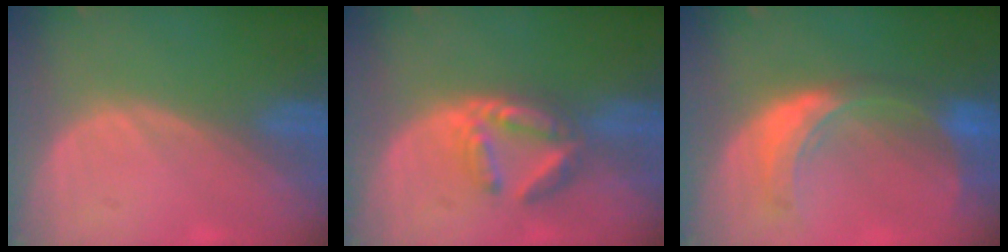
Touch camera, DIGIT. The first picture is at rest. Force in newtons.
{"total": 6.0, "press": 5.7, "slide": 1.8}
{"total": 8.2, "press": 7.3, "slide": 3.8}